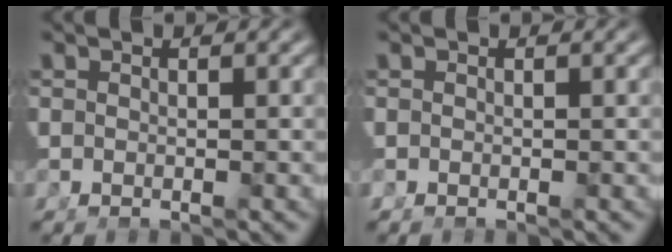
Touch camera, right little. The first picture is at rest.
{"total": 0.5, "force": [-0.2, 0.4, 0.3], "torque": [-0.009, 0.001, -0.004]}